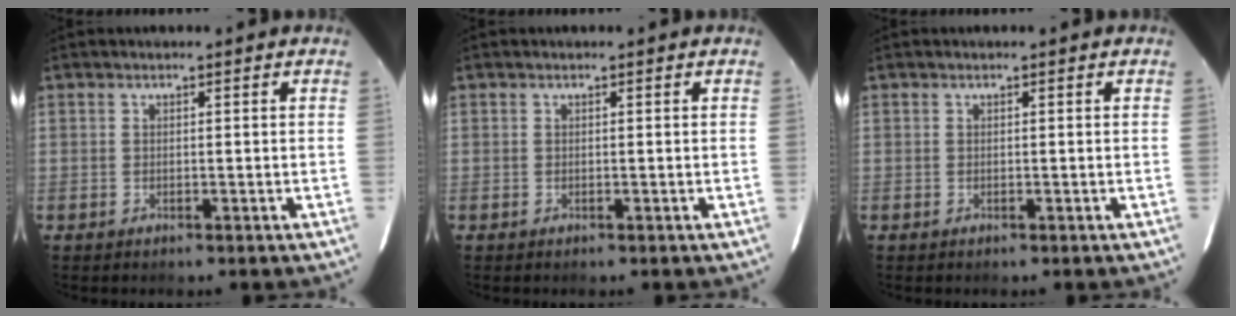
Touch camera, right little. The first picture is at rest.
{"total": 0.0}
{"total": 0.0}